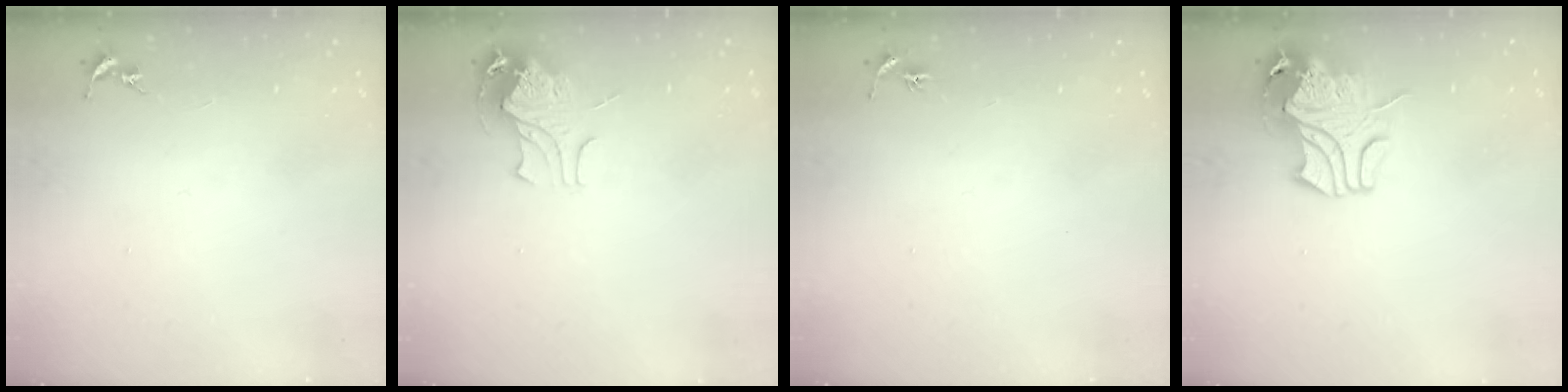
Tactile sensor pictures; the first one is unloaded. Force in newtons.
{"total": 9.5, "press": 9.5, "slide": 1.1}
{"total": 3.0, "press": 3.0, "slide": 0.3}
{"total": 12.1, "press": 12.0, "slide": 1.8}